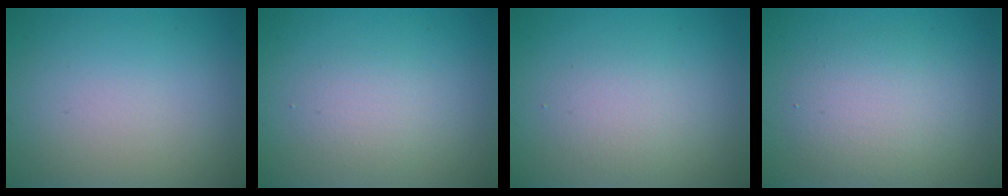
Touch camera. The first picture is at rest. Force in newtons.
{"total": 1.9, "press": 1.9, "slide": 0.0}
{"total": 2.0, "press": 2.0, "slide": 0.1}
{"total": 3.7, "press": 3.7, "slide": 0.4}